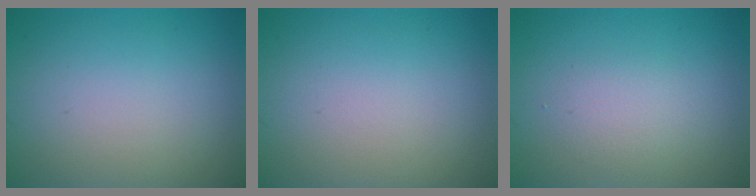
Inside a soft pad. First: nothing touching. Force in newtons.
{"total": 0.0}
{"total": 1.7, "press": 1.7, "slide": 0.1}